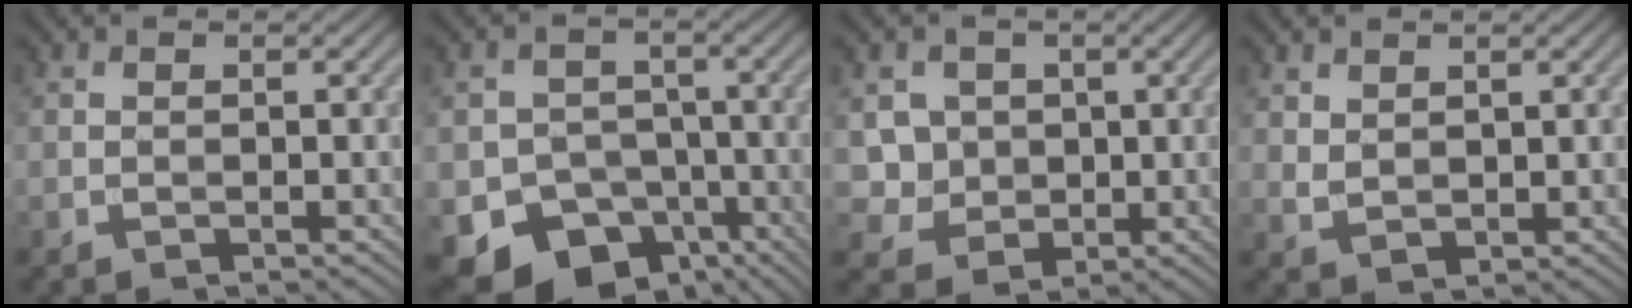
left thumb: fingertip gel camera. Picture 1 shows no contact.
{"total": 12.4, "force": [-7.1, 9.3, 4.2], "torque": [-0.070, -0.031, -0.120]}
{"total": 5.4, "force": [0.9, 5.0, 1.7], "torque": [-0.061, -0.016, 0.014]}
{"total": 2.2, "force": [1.6, 1.2, 1.0], "torque": [-0.026, -0.006, 0.039]}